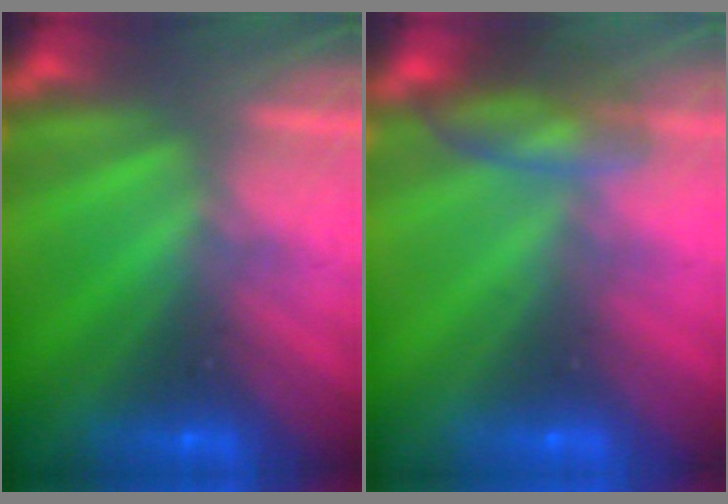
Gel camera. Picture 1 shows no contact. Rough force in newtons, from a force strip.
{"total": 2.8}